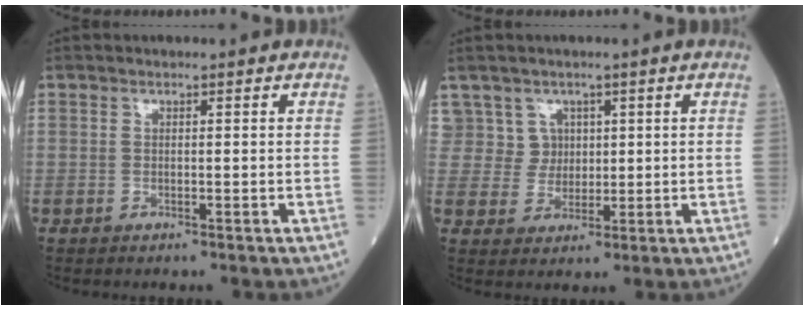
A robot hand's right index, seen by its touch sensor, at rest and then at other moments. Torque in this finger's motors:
{"motor_torque": [-0.24, 0.32, -0.14, -0.06]}